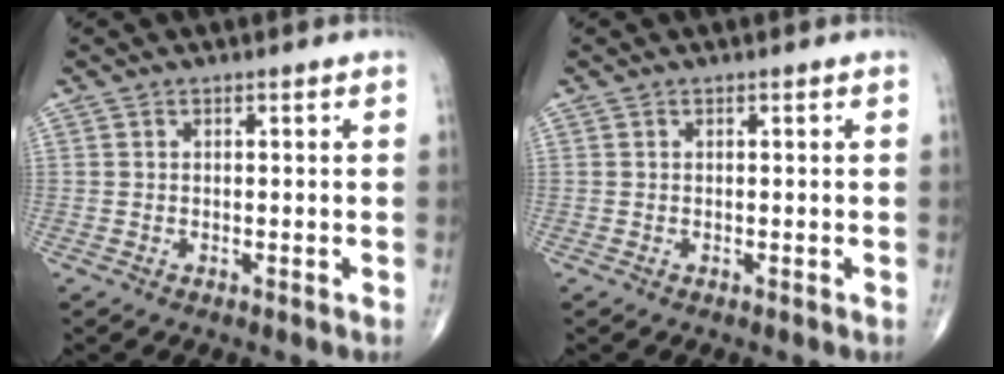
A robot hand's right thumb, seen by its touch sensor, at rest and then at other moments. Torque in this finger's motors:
{"motor_torque": [0.00, 0.00, 0.00, 0.00, 0.00]}